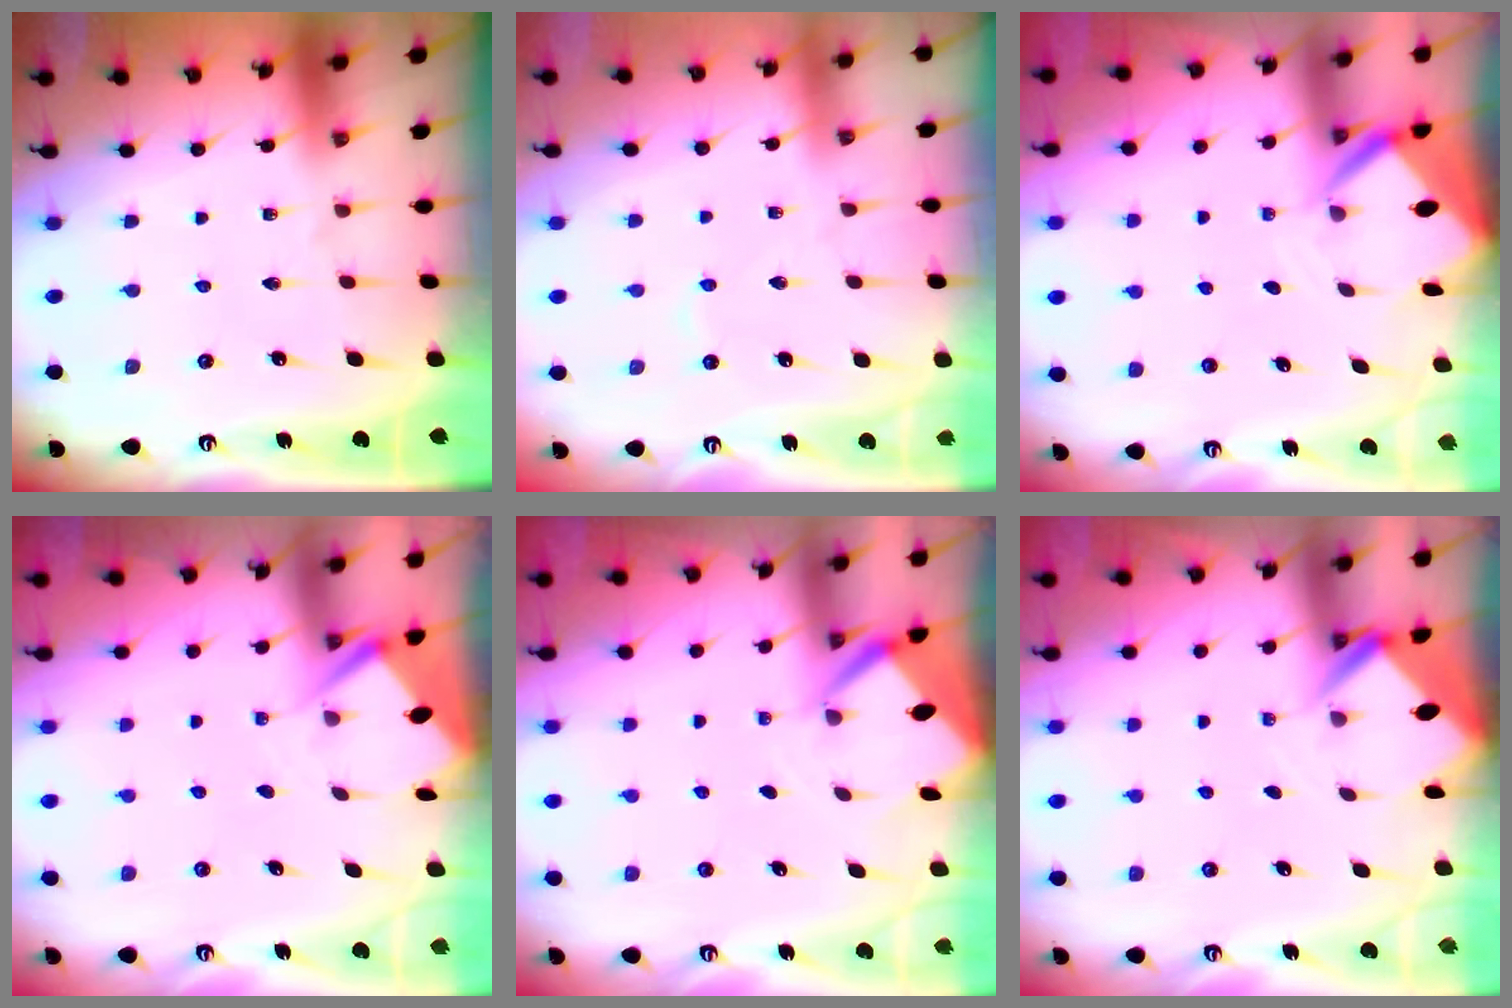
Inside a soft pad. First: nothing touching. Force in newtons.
{"total": 2.7, "press": 2.7, "slide": 0.4}
{"total": 4.2, "press": 4.2, "slide": 0.2}
{"total": 2.8, "press": 2.8, "slide": 0.4}
{"total": 2.8, "press": 2.8, "slide": 0.2}
{"total": 2.4, "press": 2.4, "slide": 0.1}